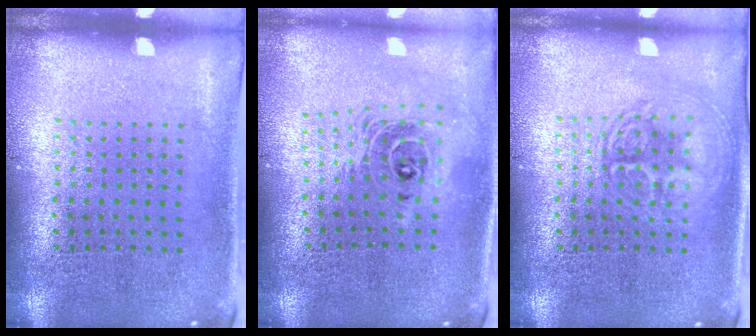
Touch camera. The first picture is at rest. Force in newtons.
{"total": 2.0, "press": 1.5, "slide": 1.3}
{"total": 1.7, "press": 1.7, "slide": 0.3}